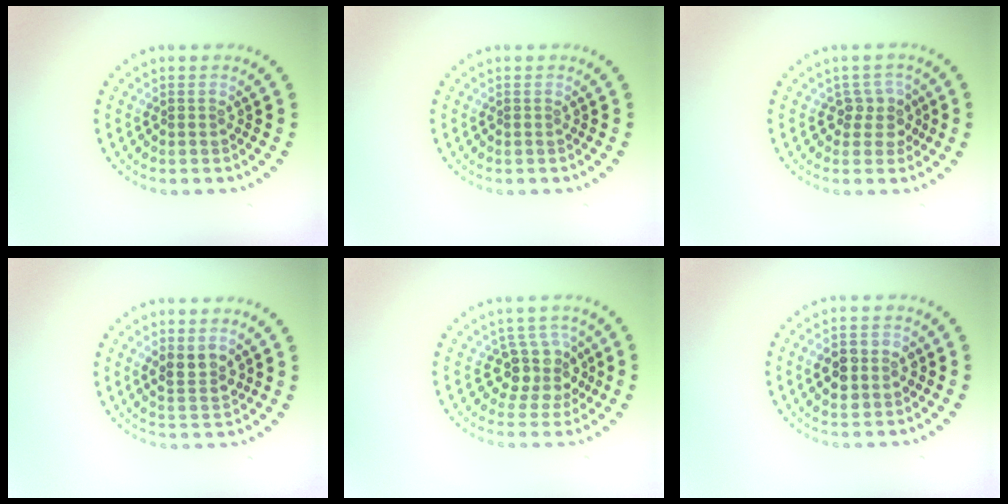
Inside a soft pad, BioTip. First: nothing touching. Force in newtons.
{"total": 0.0}
{"total": 2.4, "press": 1.8, "slide": 1.5}
{"total": 2.5, "press": 2.3, "slide": 1.0}
{"total": 3.6, "press": 2.9, "slide": 2.1}
{"total": 3.9, "press": 3.9, "slide": 0.3}